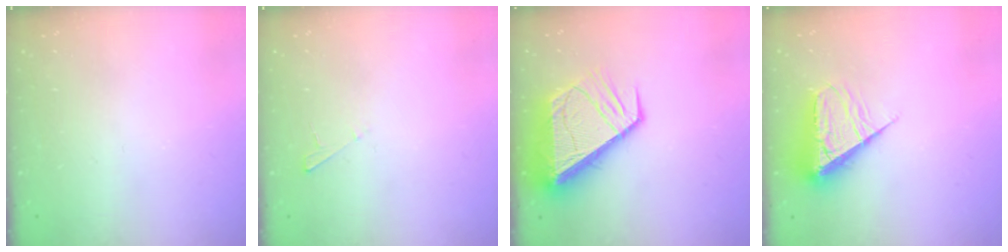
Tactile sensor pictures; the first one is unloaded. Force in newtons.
{"total": 2.0, "press": 2.0, "slide": 0.2}
{"total": 16.0, "press": 15.9, "slide": 1.9}
{"total": 8.8, "press": 8.8, "slide": 0.9}